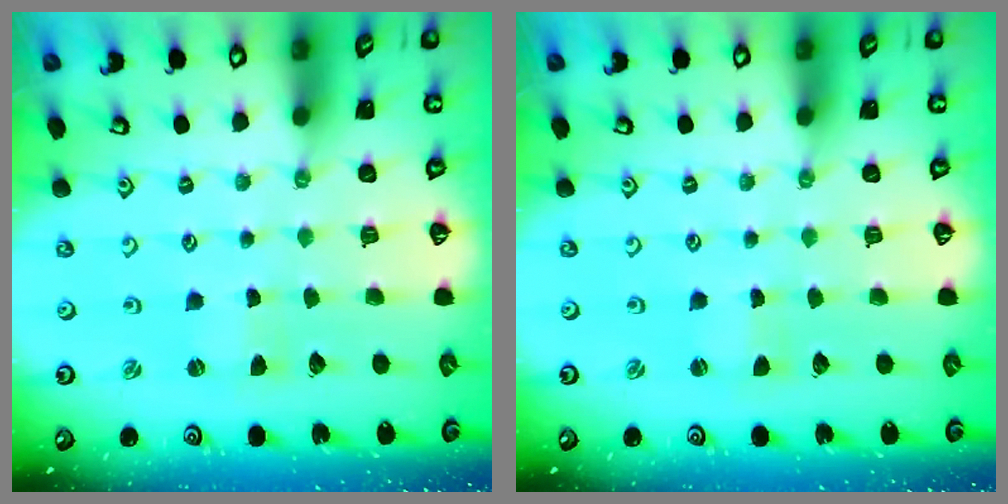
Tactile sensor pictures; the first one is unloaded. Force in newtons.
{"total": 0.9, "press": 0.9, "slide": 0.0}